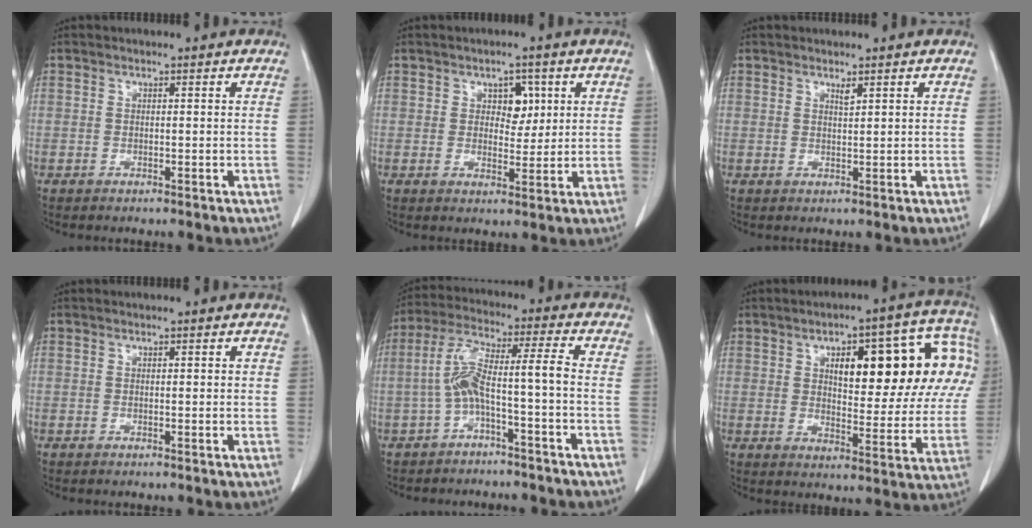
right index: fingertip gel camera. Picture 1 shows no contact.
{"total": 3.9, "force": [1.4, 2.5, 2.7], "torque": [-0.033, 0.006, 0.023]}
{"total": 0.9, "force": [0.7, 0.0, 0.5], "torque": [-0.011, -0.007, 0.013]}
{"total": 0.9, "force": [0.3, 0.3, 0.8], "torque": [-0.010, 0.001, 0.003]}
{"total": 7.6, "force": [-2.2, 0.1, 7.3], "torque": [-0.145, 0.038, -0.040]}
{"total": 20.2, "force": [5.8, 6.5, 18.2], "torque": [-0.240, 0.037, 0.076]}